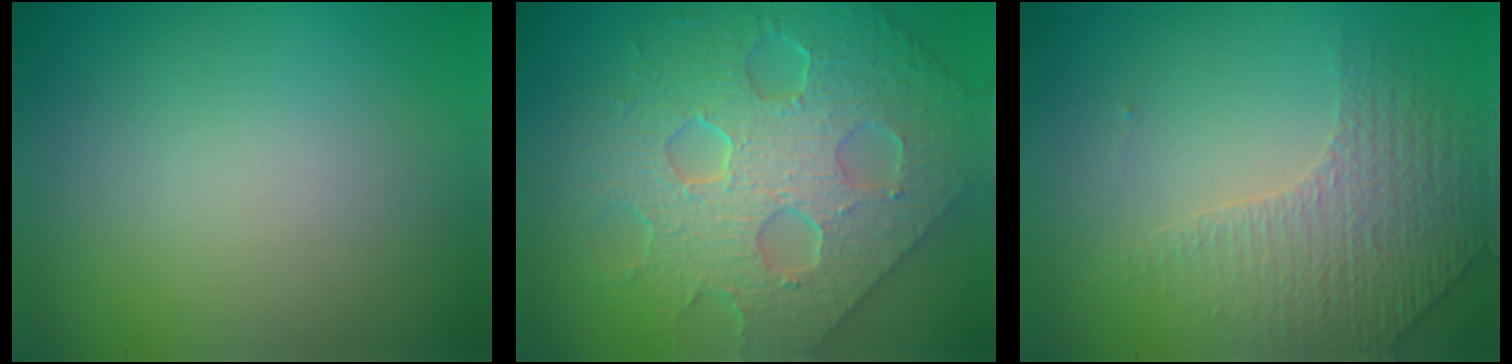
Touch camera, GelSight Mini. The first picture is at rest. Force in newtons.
{"total": 8.4, "press": 6.7, "slide": 5.0}
{"total": 4.4, "press": 3.0, "slide": 3.3}